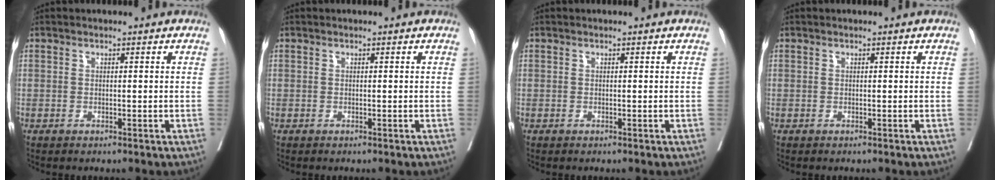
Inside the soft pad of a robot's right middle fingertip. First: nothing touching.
{"total": 0.0}
{"total": 0.0}
{"total": 0.0}